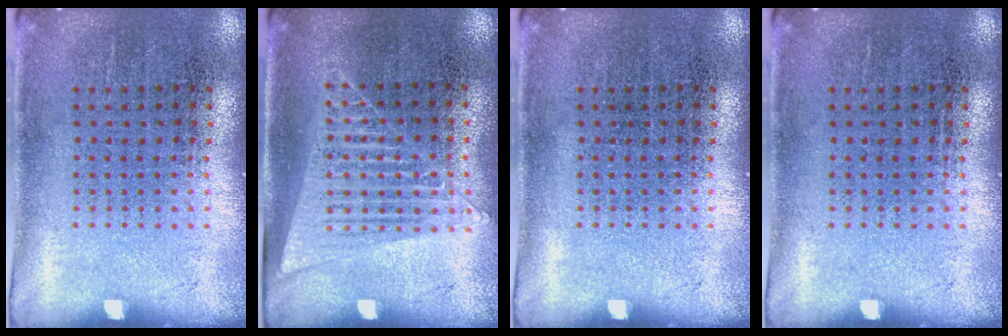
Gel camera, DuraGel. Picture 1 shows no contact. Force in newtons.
{"total": 1.4, "press": 1.3, "slide": 0.5}
{"total": 0.0}
{"total": 0.0}